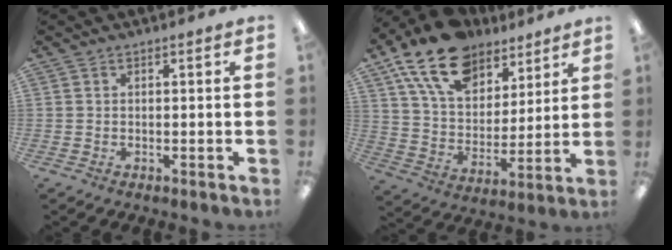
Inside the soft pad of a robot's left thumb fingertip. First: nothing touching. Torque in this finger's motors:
{"motor_torque": [0.74, 0.23, 1.68, -1.09, 0.45]}